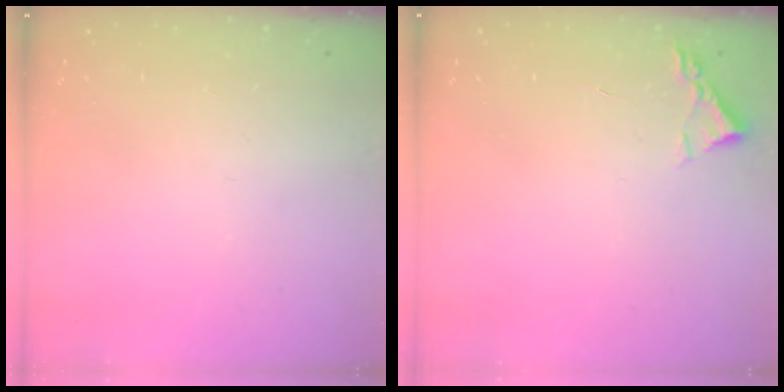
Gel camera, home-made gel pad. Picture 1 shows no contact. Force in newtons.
{"total": 2.2, "press": 2.2, "slide": 0.3}